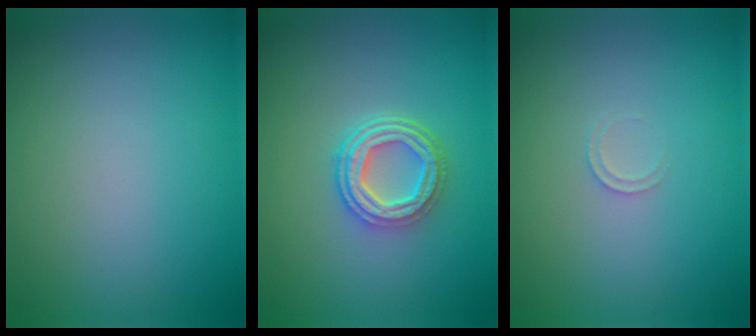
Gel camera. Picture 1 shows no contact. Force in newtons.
{"total": 4.6, "press": 3.5, "slide": 3.1}
{"total": 0.7, "press": 0.7, "slide": 0.1}